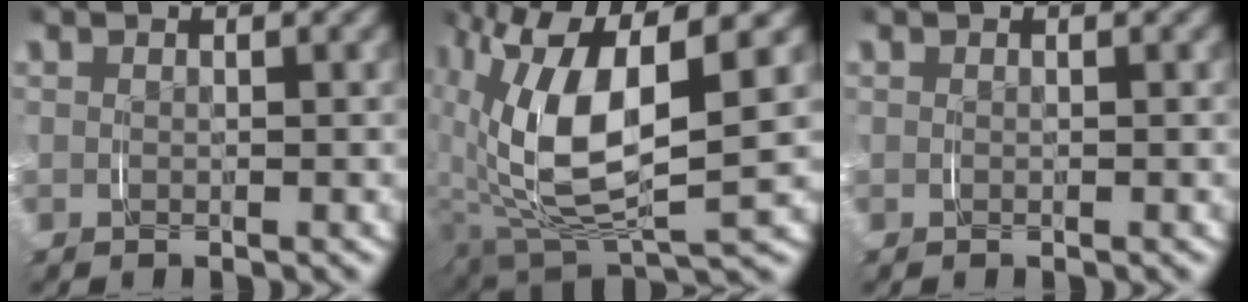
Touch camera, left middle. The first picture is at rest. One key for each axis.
{"total": 11.7, "fx": 1.0, "fy": 5.7, "fz": 10.1, "tx": -0.208, "ty": -0.022, "tz": 0.032}
{"total": 0.0}